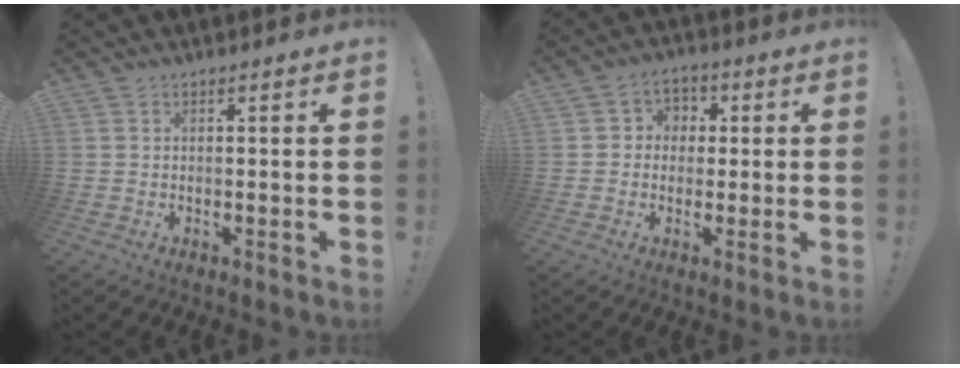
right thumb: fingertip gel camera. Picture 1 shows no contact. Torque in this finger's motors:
{"motor_torque": [0.01, 0.02, -0.05, -0.09, 0.14]}